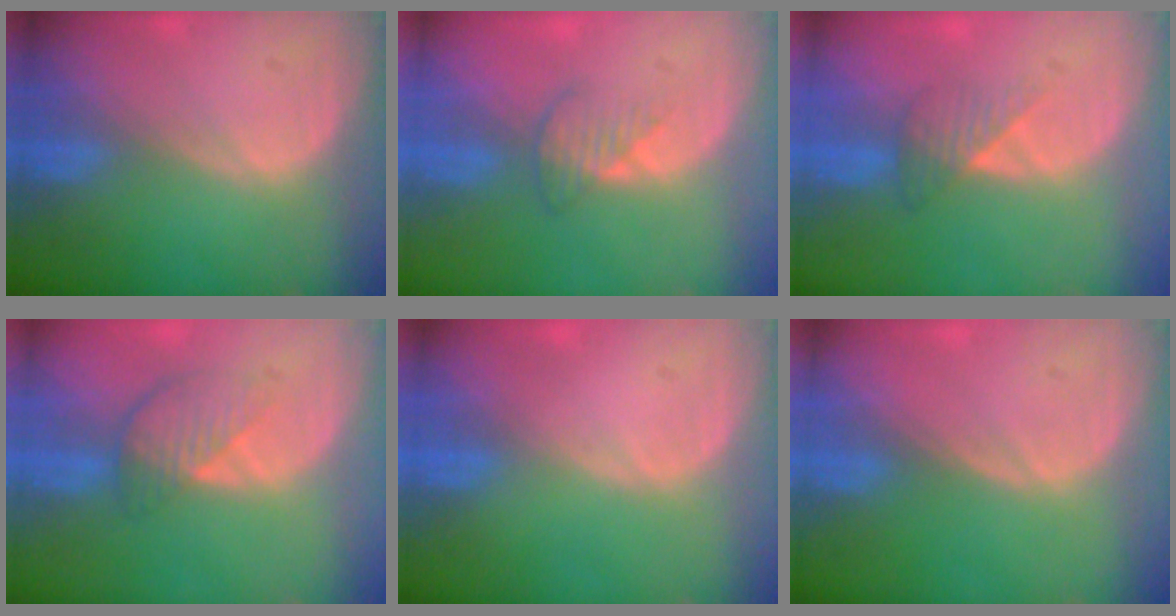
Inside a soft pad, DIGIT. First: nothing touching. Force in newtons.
{"total": 3.0, "press": 2.8, "slide": 1.1}
{"total": 3.4, "press": 3.2, "slide": 1.1}
{"total": 4.5, "press": 4.1, "slide": 2.0}
{"total": 0.0}
{"total": 0.0}